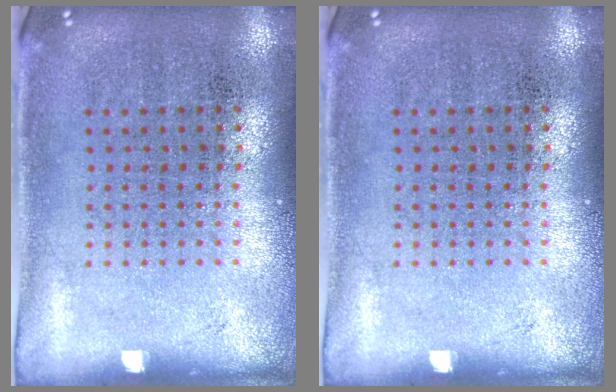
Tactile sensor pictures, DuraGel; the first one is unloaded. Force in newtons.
{"total": 0.0}